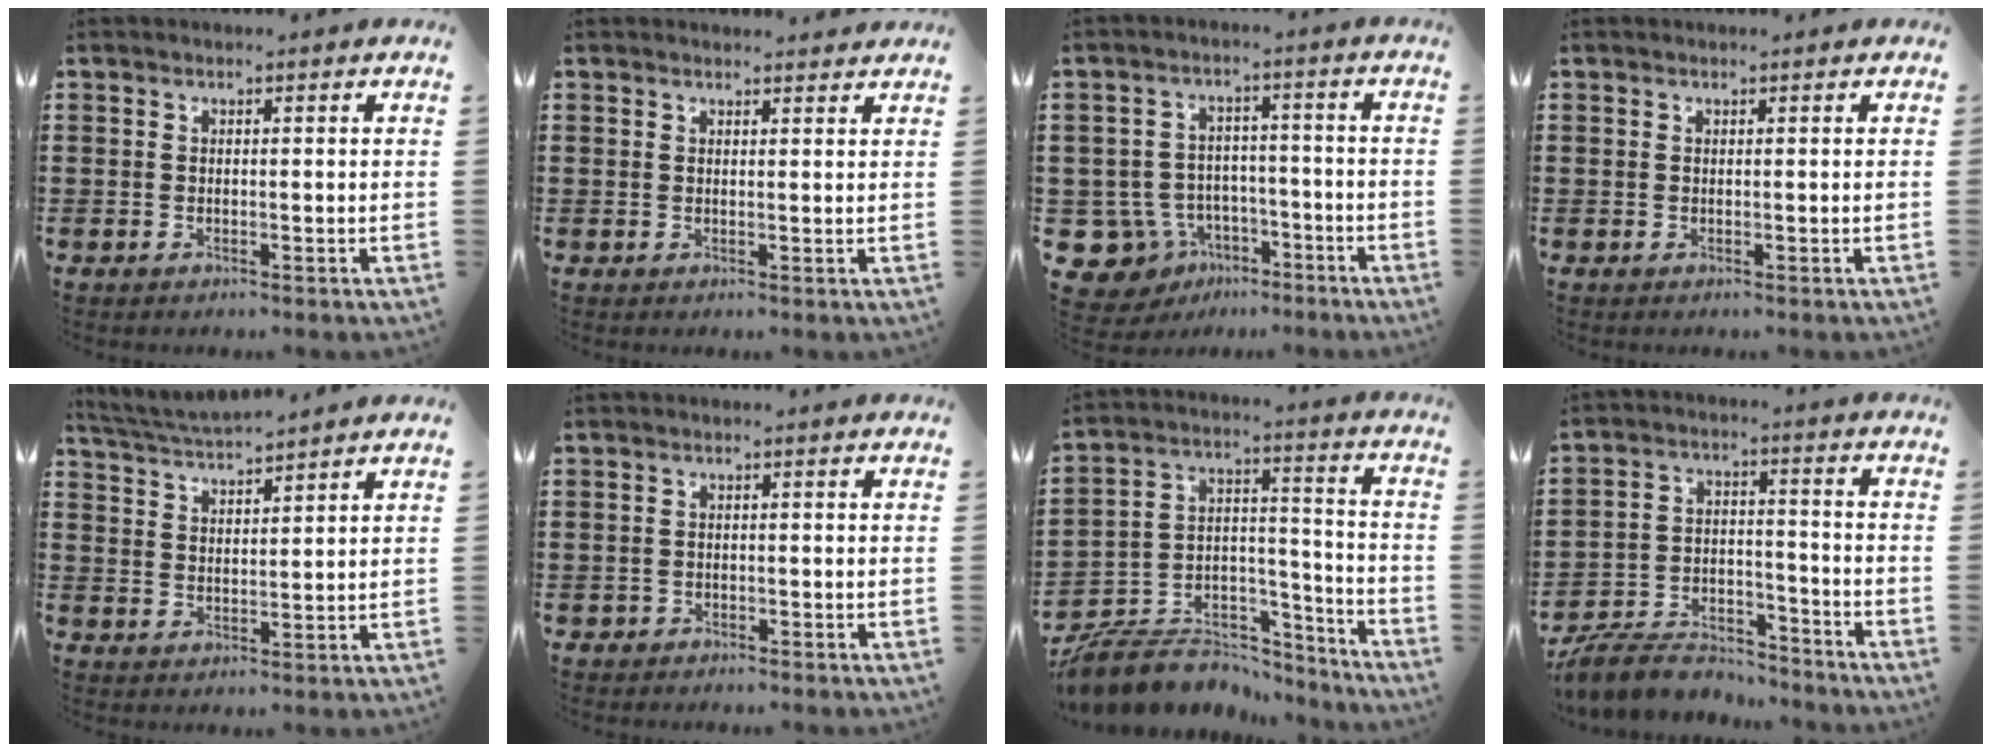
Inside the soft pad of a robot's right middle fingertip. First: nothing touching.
{"total": 1.1, "force": [1.1, 0.1, 0.0], "torque": [0.005, -0.006, 0.020]}
{"total": 7.3, "force": [-4.6, 5.4, 1.9], "torque": [-0.074, 0.011, -0.091]}
{"total": 0.0}
{"total": 3.5, "force": [3.5, -0.1, 0.5], "torque": [-0.024, -0.015, 0.063]}
{"total": 1.2, "force": [-1.1, 0.6, -0.2], "torque": [0.000, 0.002, -0.024]}
{"total": 6.8, "force": [-6.0, 3.2, -0.1], "torque": [-0.017, -0.005, -0.118]}
{"total": 7.9, "force": [-7.5, 1.9, 1.5], "torque": [-0.034, 0.016, -0.148]}